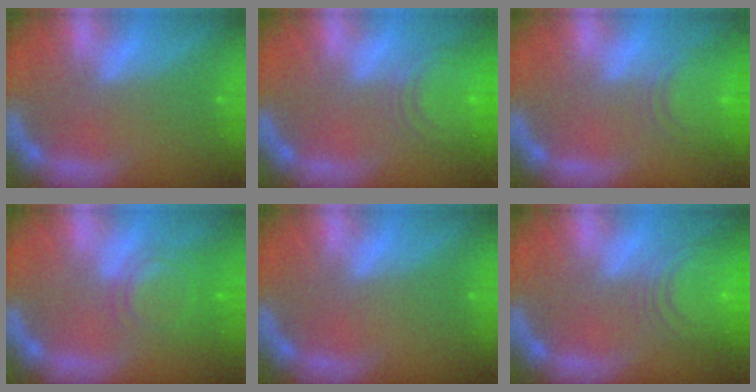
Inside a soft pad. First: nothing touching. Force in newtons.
{"total": 8.5}
{"total": 6.5}
{"total": 5.6}
{"total": 0.0}
{"total": 9.5}